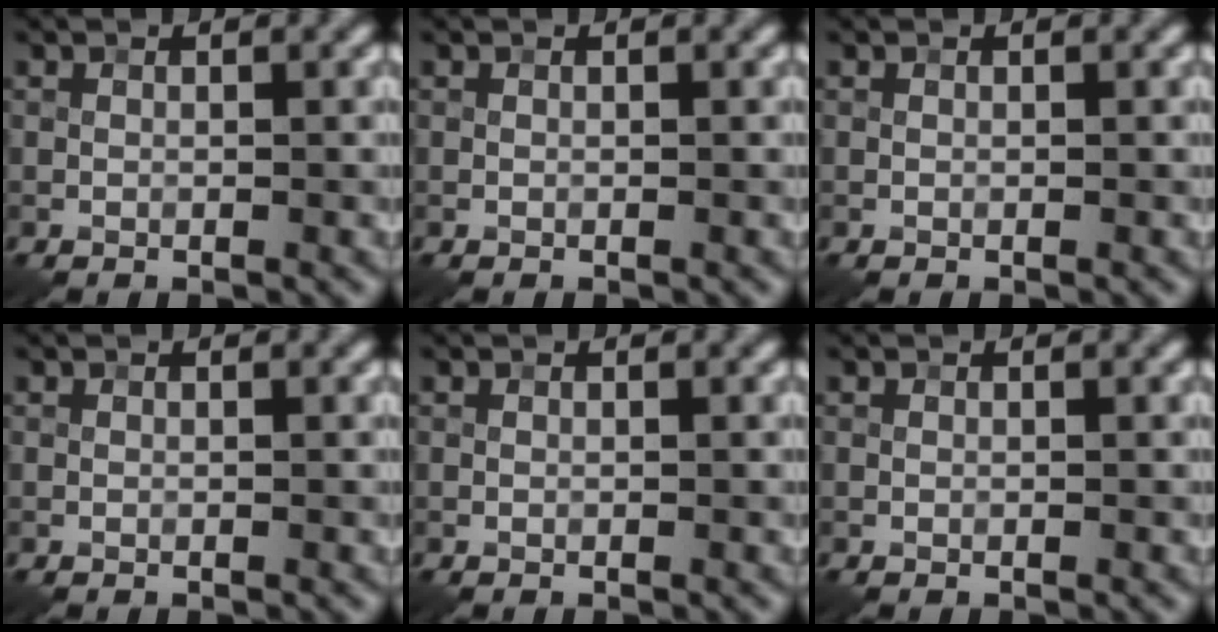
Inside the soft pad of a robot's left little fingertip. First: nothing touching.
{"total": 0.0}
{"total": 0.0}
{"total": 0.0}
{"total": 0.0}
{"total": 0.0}